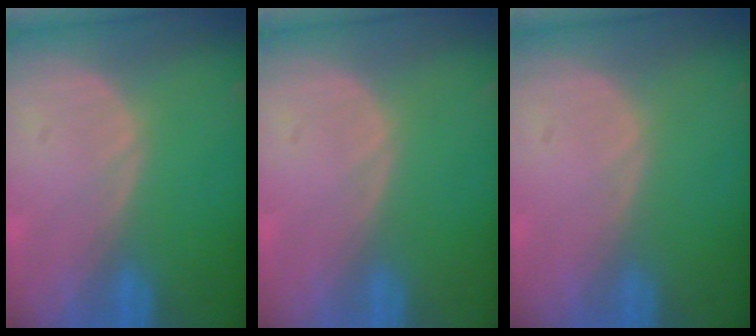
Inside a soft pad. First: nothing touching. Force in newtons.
{"total": 0.0}
{"total": 0.0}